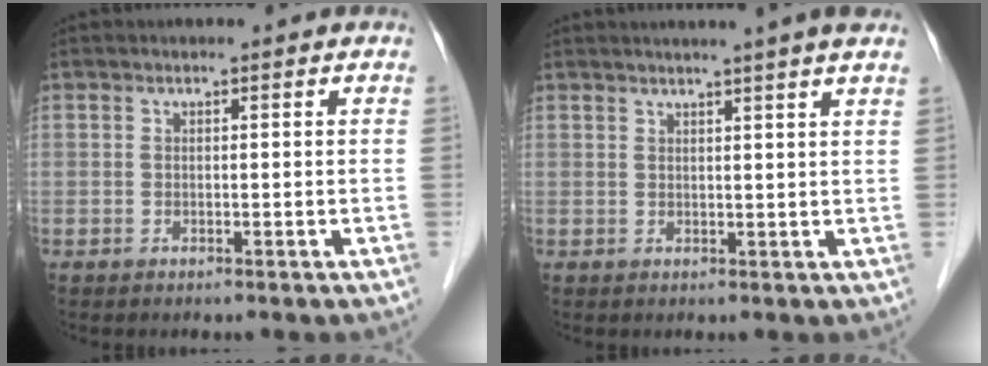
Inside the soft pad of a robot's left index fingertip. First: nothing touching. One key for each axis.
{"total": 6.2, "fx": 5.1, "fy": -1.1, "fz": 3.3, "tx": -0.043, "ty": 0.014, "tz": 0.055}